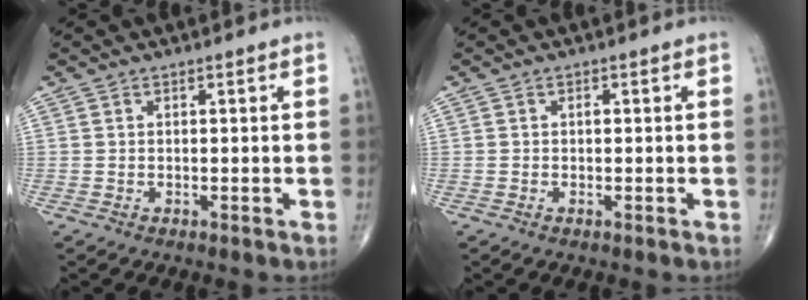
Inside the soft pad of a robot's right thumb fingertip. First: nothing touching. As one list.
[{"total": 0.6, "force": [0.0, 0.4, 0.5], "torque": [-0.004, 0.002, 0.000]}]